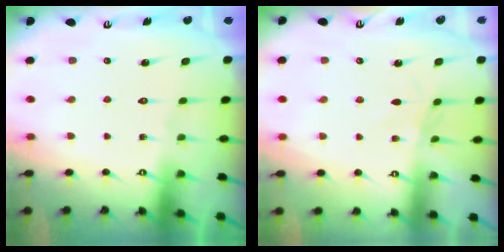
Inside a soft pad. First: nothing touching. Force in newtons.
{"total": 2.2, "press": 2.2, "slide": 0.3}